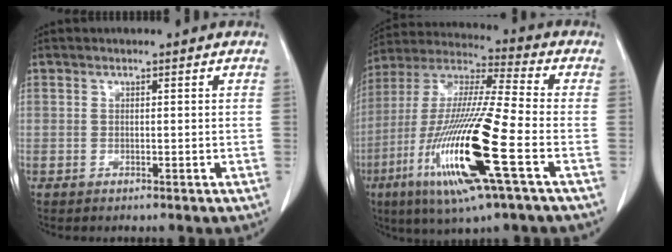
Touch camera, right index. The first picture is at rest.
{"total": 20.9, "force": [-7.4, 1.0, 19.5], "torque": [-0.420, -0.036, -0.146]}